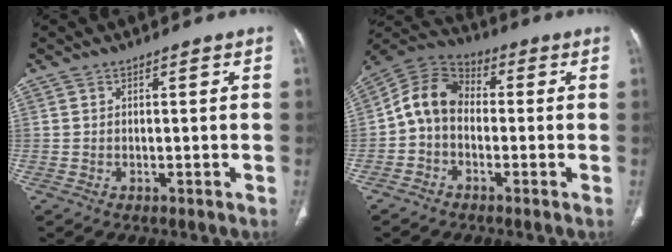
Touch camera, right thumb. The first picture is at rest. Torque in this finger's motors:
{"motor_torque": [0.88, 2.04, 0.99, -0.89, 0.08]}